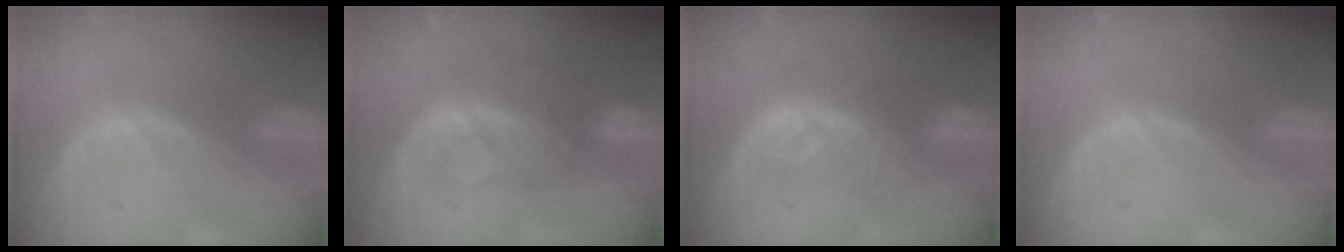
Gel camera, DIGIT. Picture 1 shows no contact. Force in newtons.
{"total": 8.4, "press": 7.0, "slide": 4.5}
{"total": 8.2, "press": 7.3, "slide": 3.8}
{"total": 0.0}